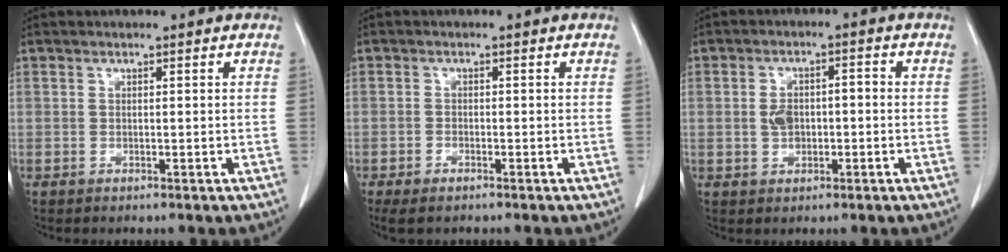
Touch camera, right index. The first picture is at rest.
{"total": 3.3, "force": [-2.5, 1.0, 1.9], "torque": [-0.034, -0.008, -0.038]}
{"total": 4.0, "force": [-0.3, 2.5, 3.0], "torque": [-0.058, 0.018, -0.001]}